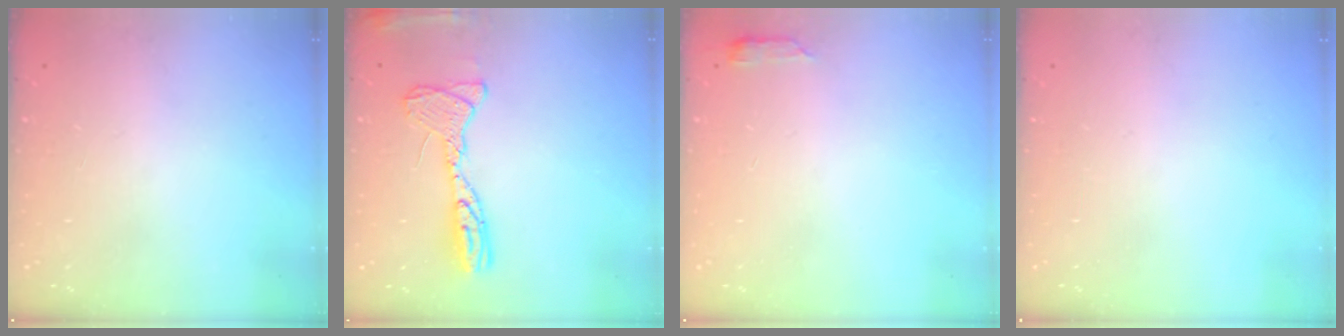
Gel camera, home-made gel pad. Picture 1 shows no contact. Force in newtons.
{"total": 13.8, "press": 13.7, "slide": 1.3}
{"total": 2.9, "press": 2.8, "slide": 0.6}
{"total": 0.0}